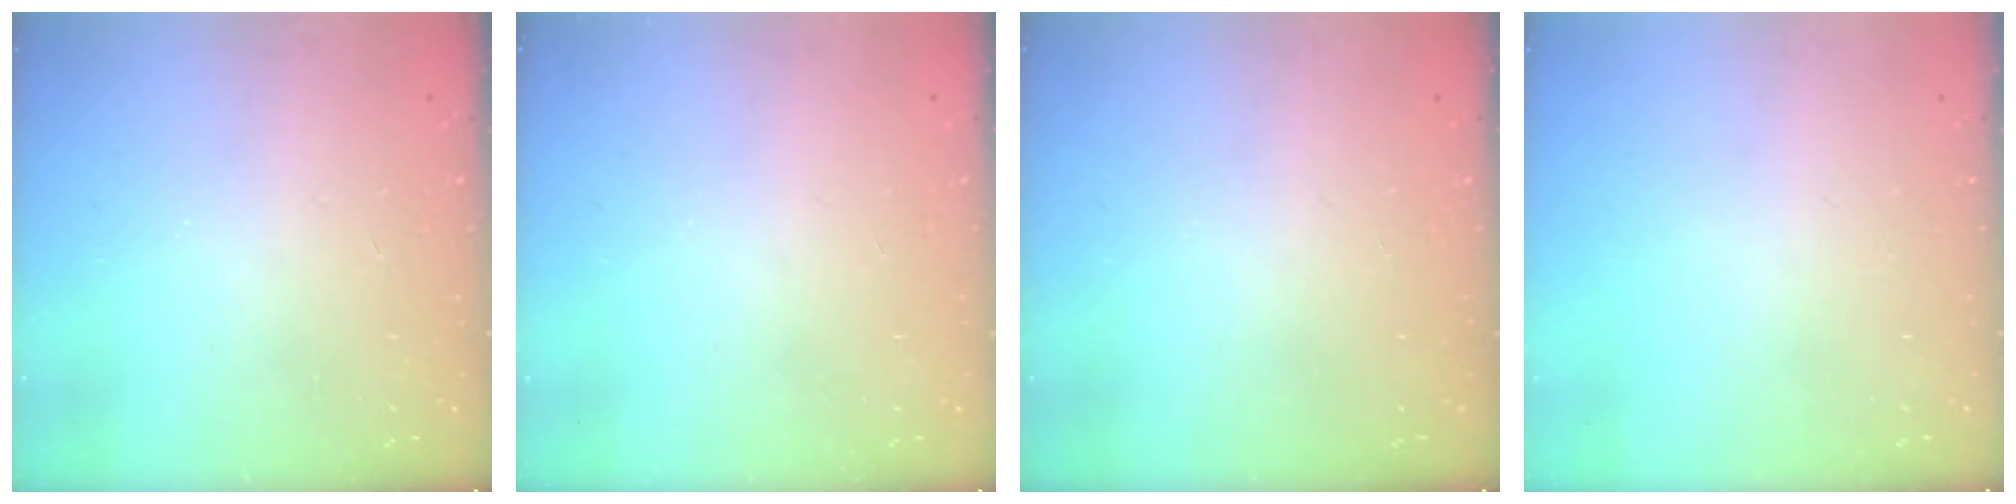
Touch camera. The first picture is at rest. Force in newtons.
{"total": 0.0}
{"total": 0.0}
{"total": 0.0}